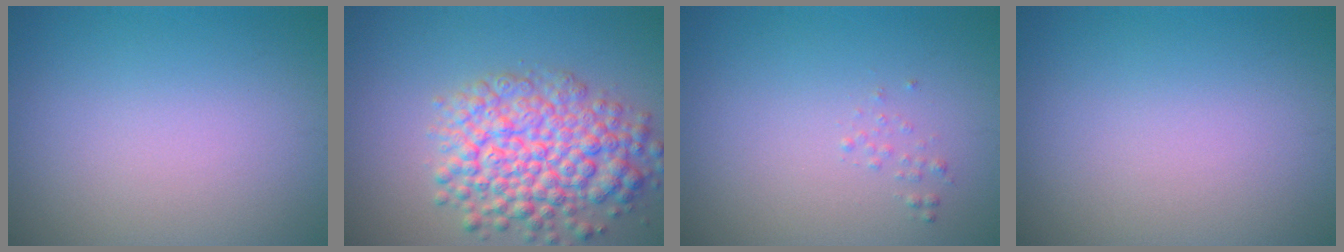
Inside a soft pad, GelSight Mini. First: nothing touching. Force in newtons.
{"total": 7.4, "press": 7.4, "slide": 0.3}
{"total": 0.6, "press": 0.6, "slide": 0.1}
{"total": 0.0}